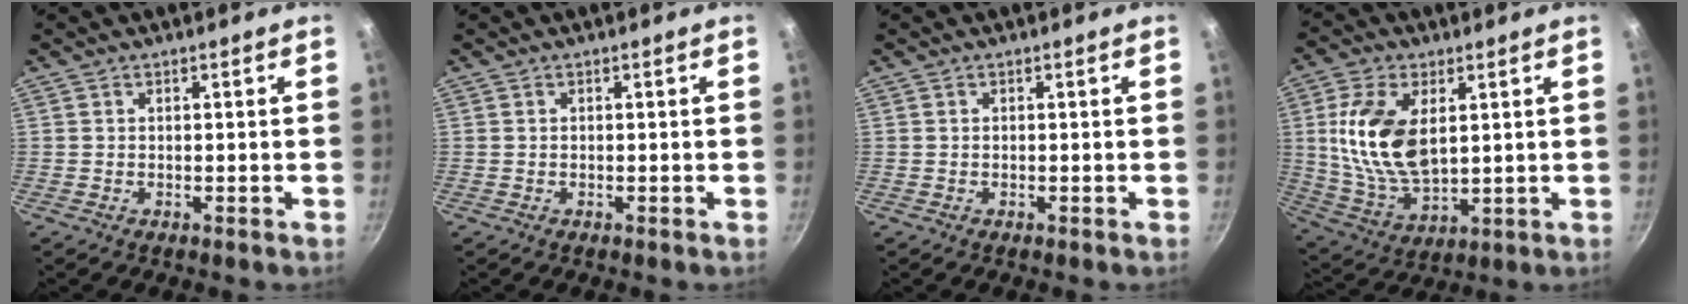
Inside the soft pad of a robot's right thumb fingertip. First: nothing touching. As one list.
[{"total": 0.0}, {"total": 0.0}, {"total": 15.4, "force": [3.1, 8.6, 12.4], "torque": [-0.230, -0.017, 0.070]}]